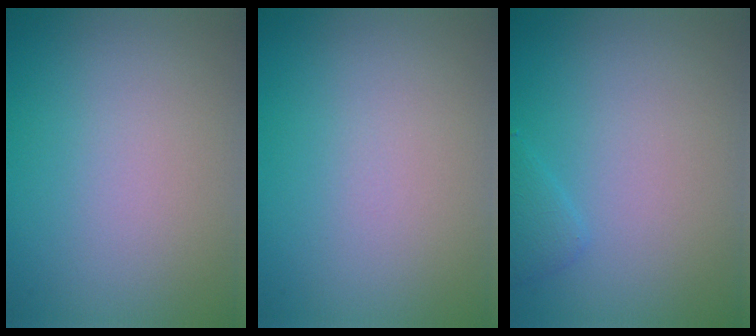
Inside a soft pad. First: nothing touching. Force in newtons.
{"total": 0.0}
{"total": 1.1, "press": 1.1, "slide": 0.1}